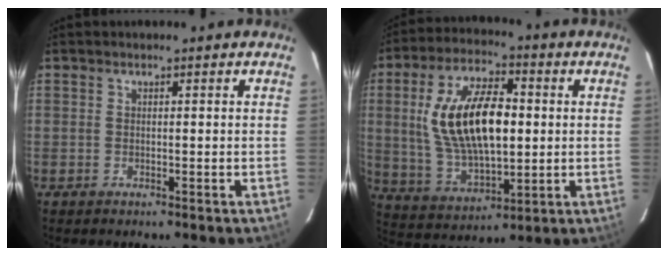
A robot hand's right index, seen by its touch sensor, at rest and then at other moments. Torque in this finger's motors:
{"motor_torque": [0.82, 0.16, 1.05, 0.21]}